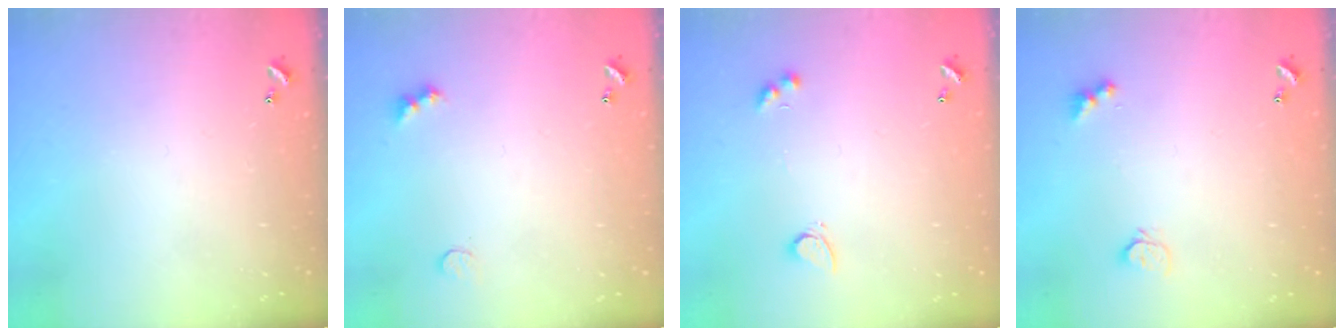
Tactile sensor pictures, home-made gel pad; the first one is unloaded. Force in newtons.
{"total": 6.5, "press": 6.4, "slide": 1.0}
{"total": 2.6, "press": 2.6, "slide": 0.5}
{"total": 4.0, "press": 3.9, "slide": 0.7}